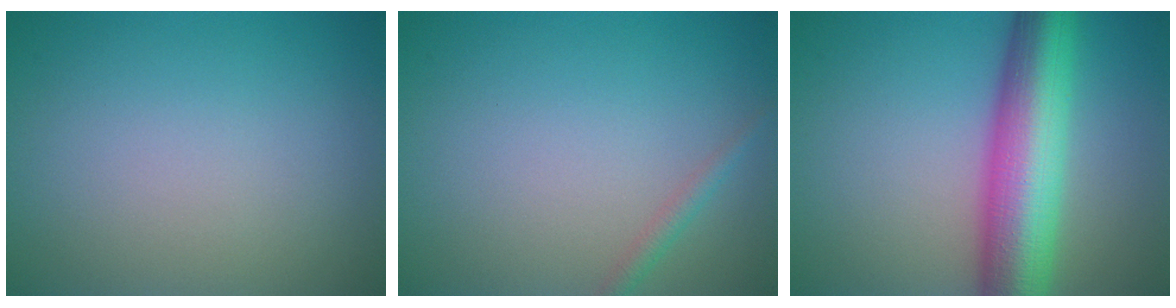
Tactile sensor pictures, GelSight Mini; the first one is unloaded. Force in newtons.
{"total": 1.2, "press": 1.2, "slide": 0.0}
{"total": 10.1, "press": 10.1, "slide": 0.1}